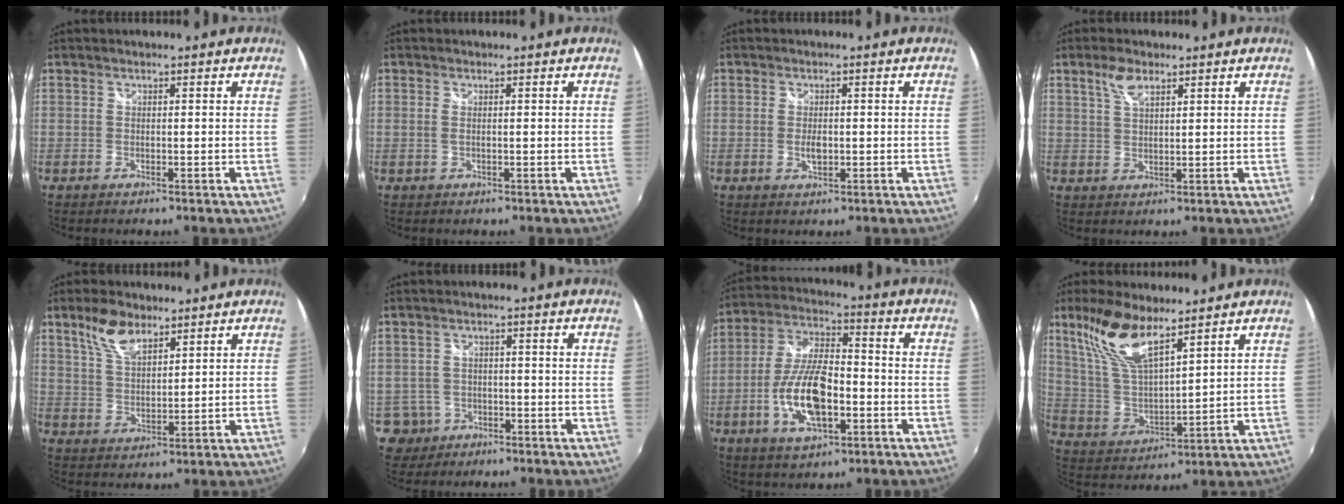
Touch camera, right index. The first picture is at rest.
{"total": 0.8, "force": [0.0, 0.2, 0.8], "torque": [-0.016, 0.000, -0.002]}
{"total": 2.4, "force": [-0.4, 1.3, 2.0], "torque": [-0.035, -0.003, -0.006]}
{"total": 4.2, "force": [2.6, 1.7, 2.8], "torque": [-0.052, 0.005, 0.050]}
{"total": 7.5, "force": [5.0, 3.4, 4.4], "torque": [-0.083, 0.009, 0.099]}
{"total": 5.4, "force": [-2.2, 4.9, 0.5], "torque": [-0.023, 0.011, -0.032]}
{"total": 14.2, "force": [-4.3, 6.0, 12.2], "torque": [-0.253, -0.001, -0.078]}
{"total": 13.1, "force": [8.9, 3.7, 8.9], "torque": [-0.179, 0.014, 0.185]}